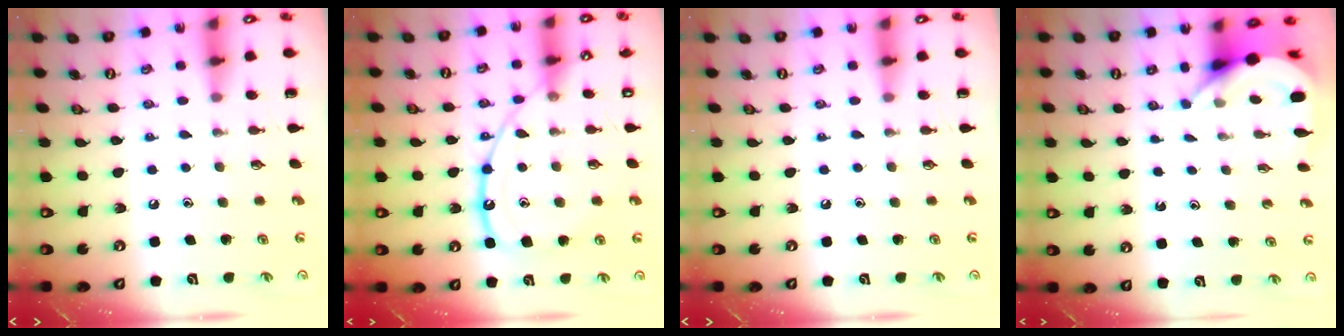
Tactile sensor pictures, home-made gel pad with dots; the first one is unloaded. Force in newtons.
{"total": 13.7, "press": 13.6, "slide": 1.2}
{"total": 0.0}
{"total": 4.4, "press": 4.4, "slide": 0.2}